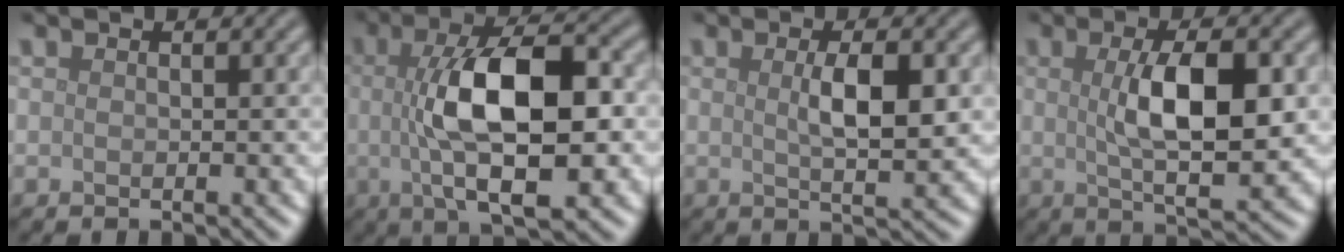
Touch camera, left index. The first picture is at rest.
{"total": 10.2, "force": [-0.1, 3.8, 9.4], "torque": [-0.156, 0.002, -0.002]}
{"total": 3.8, "force": [0.5, 0.9, 3.7], "torque": [-0.066, -0.001, 0.009]}
{"total": 7.2, "force": [0.6, 2.3, 6.8], "torque": [-0.115, -0.001, 0.010]}